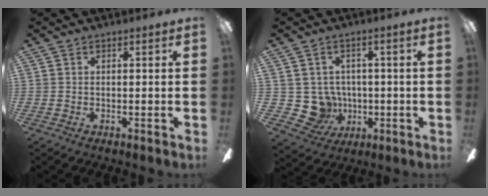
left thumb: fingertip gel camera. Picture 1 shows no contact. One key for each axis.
{"total": 8.5, "fx": 0.1, "fy": 8.2, "fz": 2.3, "tx": -0.079, "ty": -0.010, "tz": 0.012}